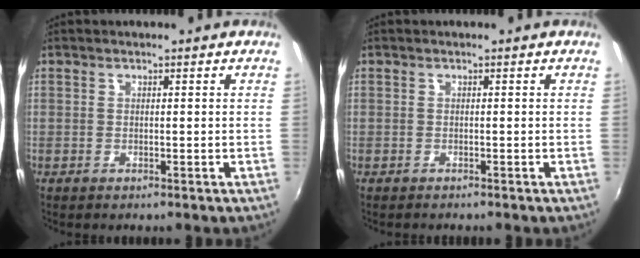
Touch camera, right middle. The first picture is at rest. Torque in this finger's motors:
{"motor_torque": [0.05, -0.06, 0.00, 0.02]}